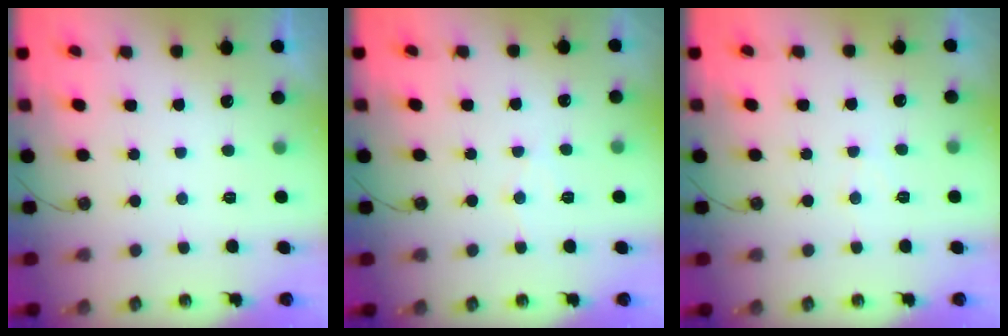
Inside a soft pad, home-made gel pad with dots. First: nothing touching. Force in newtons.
{"total": 5.9, "press": 5.8, "slide": 0.6}
{"total": 4.9, "press": 4.9, "slide": 0.3}